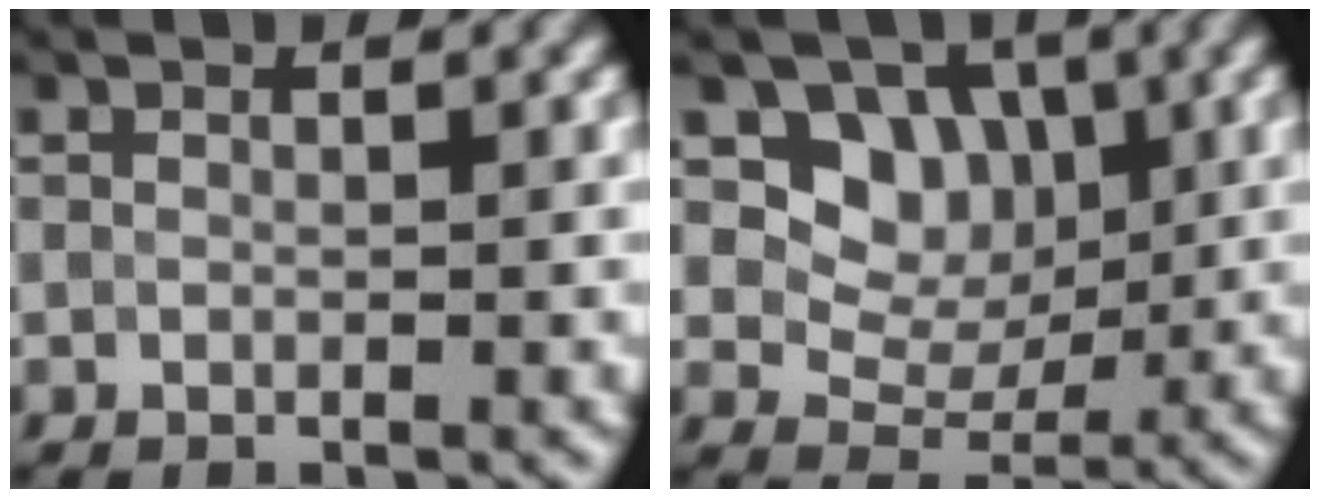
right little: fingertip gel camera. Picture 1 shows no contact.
{"total": 5.2, "force": [1.8, 4.2, 2.6], "torque": [-0.037, -0.006, 0.021]}